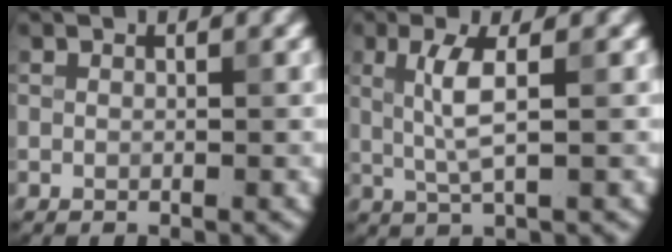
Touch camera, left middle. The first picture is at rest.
{"total": 3.2, "force": [0.6, 0.6, 3.1], "torque": [-0.067, -0.001, 0.012]}